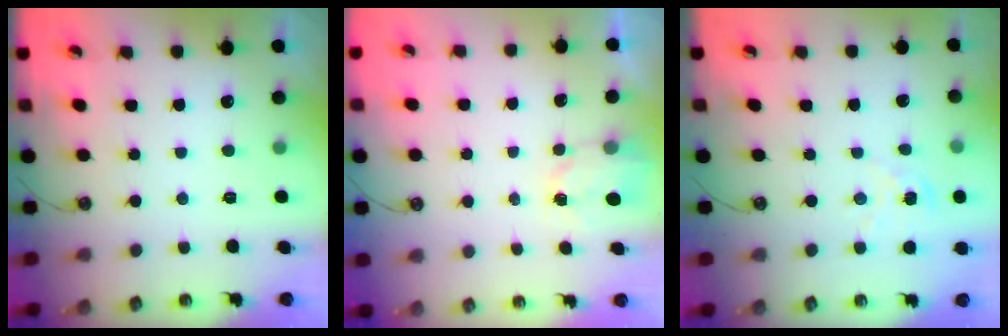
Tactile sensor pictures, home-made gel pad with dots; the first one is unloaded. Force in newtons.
{"total": 2.6, "press": 2.6, "slide": 0.3}
{"total": 1.6, "press": 1.6, "slide": 0.2}